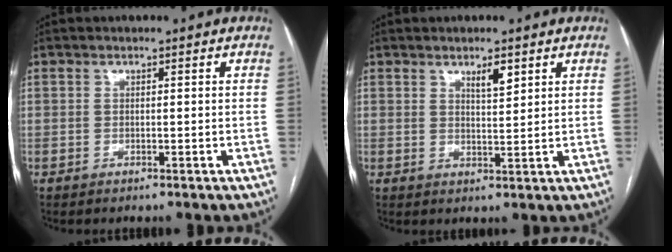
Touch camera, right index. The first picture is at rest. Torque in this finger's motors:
{"motor_torque": [0.00, 0.02, 0.02, 0.02]}